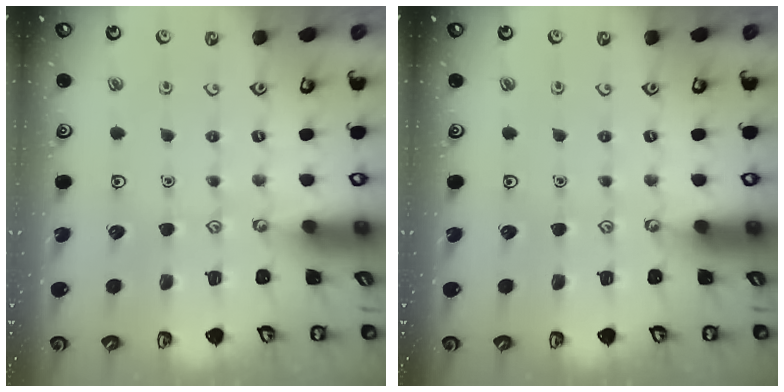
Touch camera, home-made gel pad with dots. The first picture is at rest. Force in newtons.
{"total": 0.0}